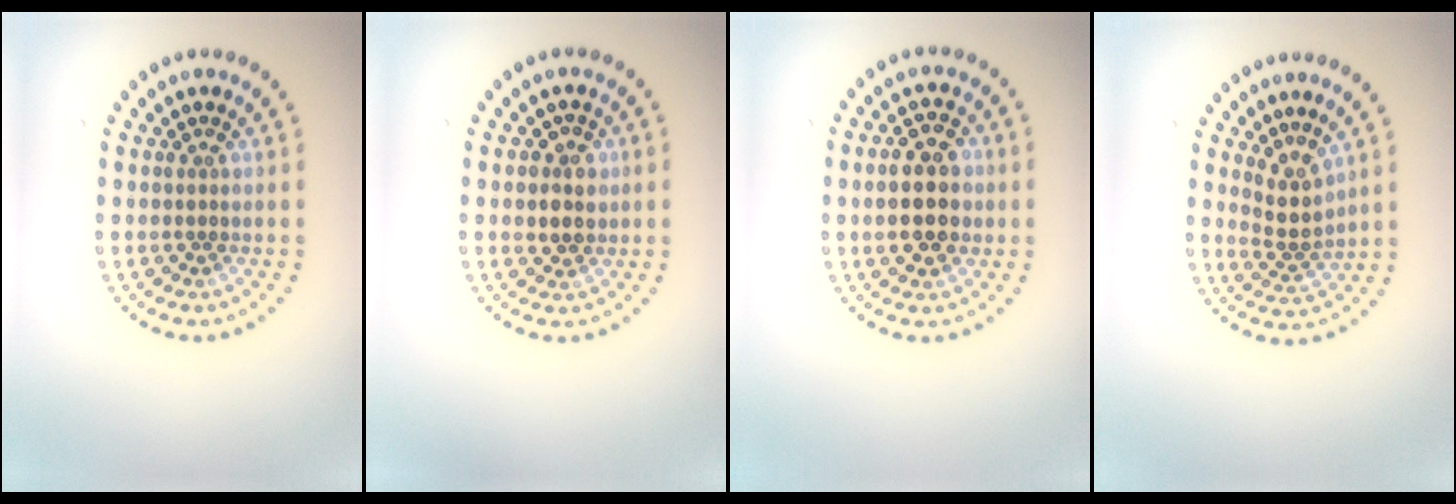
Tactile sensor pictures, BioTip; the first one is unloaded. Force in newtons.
{"total": 2.6, "press": 2.4, "slide": 0.7}
{"total": 5.2, "press": 5.2, "slide": 0.3}
{"total": 2.7, "press": 2.0, "slide": 1.8}